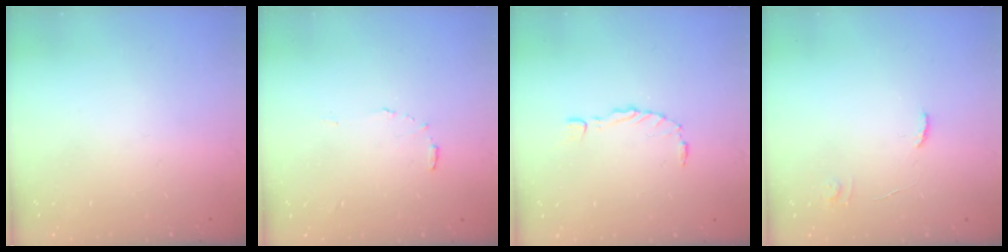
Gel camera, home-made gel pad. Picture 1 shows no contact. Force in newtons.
{"total": 4.4, "press": 4.4, "slide": 0.2}
{"total": 1.5, "press": 1.4, "slide": 0.3}
{"total": 5.8, "press": 5.8, "slide": 0.4}